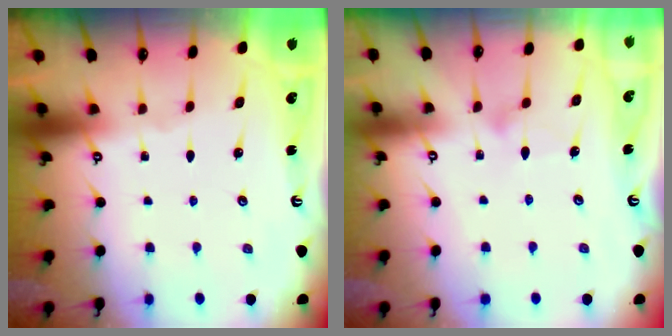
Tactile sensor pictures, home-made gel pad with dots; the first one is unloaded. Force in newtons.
{"total": 9.4, "press": 9.4, "slide": 0.3}